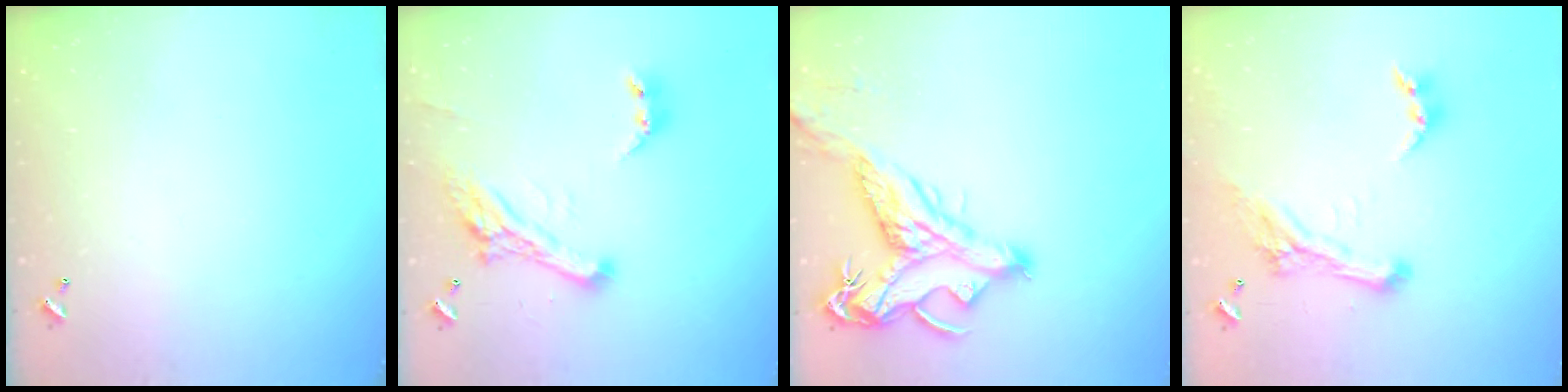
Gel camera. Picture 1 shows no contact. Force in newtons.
{"total": 9.3, "press": 9.2, "slide": 1.2}
{"total": 4.4, "press": 4.0, "slide": 1.7}
{"total": 3.6, "press": 3.5, "slide": 1.0}